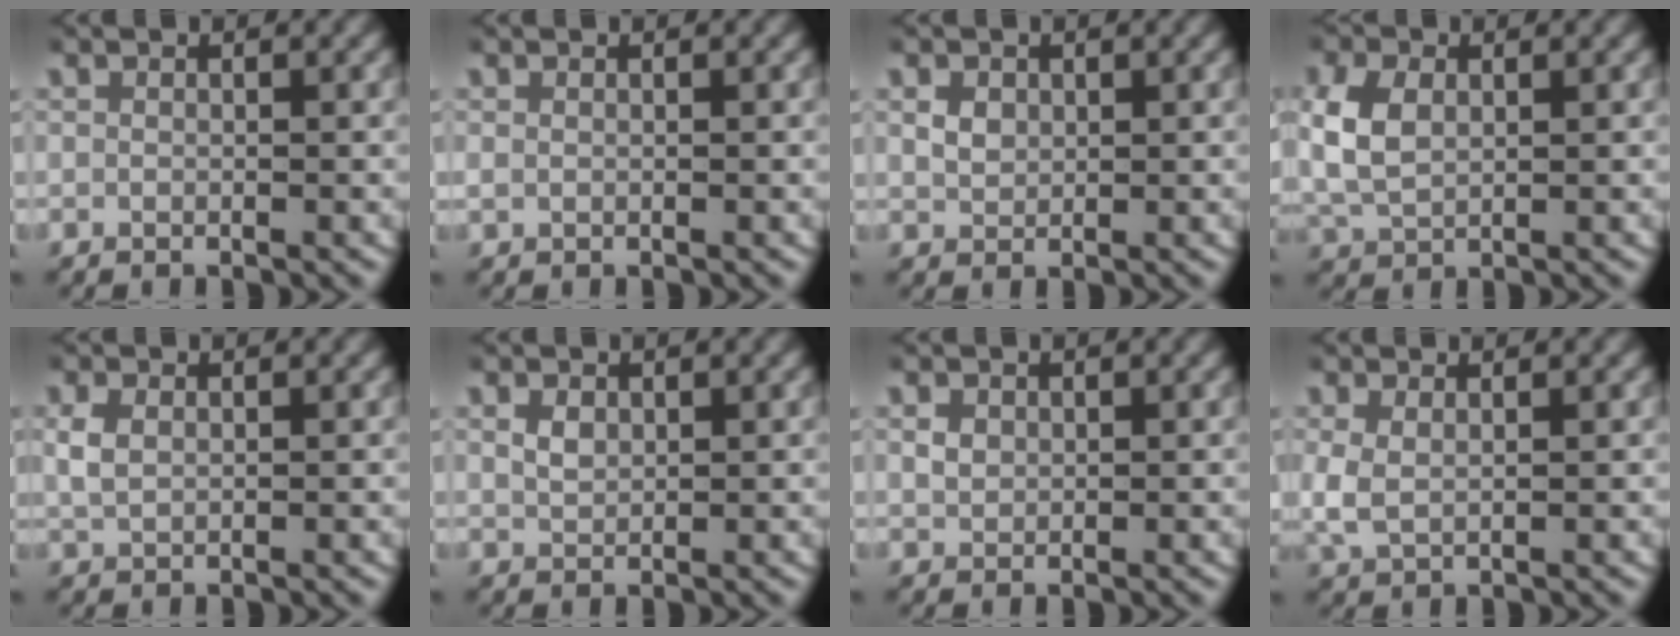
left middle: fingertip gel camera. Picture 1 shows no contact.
{"total": 0.5, "force": [0.2, 0.4, 0.3], "torque": [-0.008, 0.000, 0.006]}
{"total": 1.6, "force": [0.5, 1.4, 0.7], "torque": [-0.015, -0.004, 0.019]}
{"total": 4.8, "force": [0.5, 3.9, 2.8], "torque": [-0.092, -0.012, 0.019]}
{"total": 2.1, "force": [0.4, 1.5, 1.3], "torque": [-0.035, -0.001, 0.015]}
{"total": 1.2, "force": [0.5, 0.9, 0.7], "torque": [-0.014, -0.004, 0.017]}
{"total": 1.2, "force": [0.4, 1.0, 0.4], "torque": [-0.011, -0.002, 0.015]}
{"total": 3.1, "force": [0.4, 2.4, 2.0], "torque": [-0.063, -0.010, 0.016]}